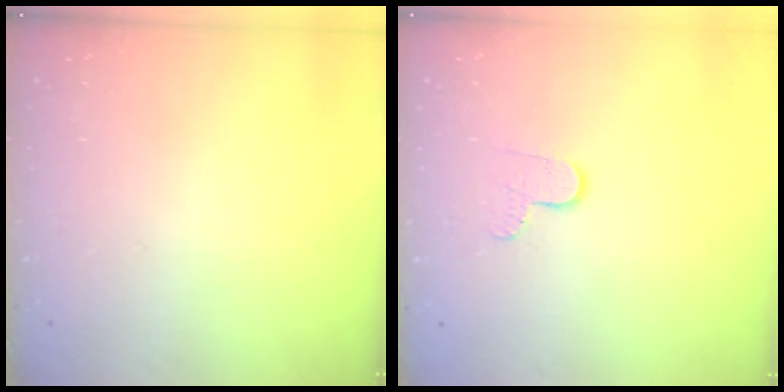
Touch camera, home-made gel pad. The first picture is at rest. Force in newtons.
{"total": 5.9, "press": 5.9, "slide": 0.6}